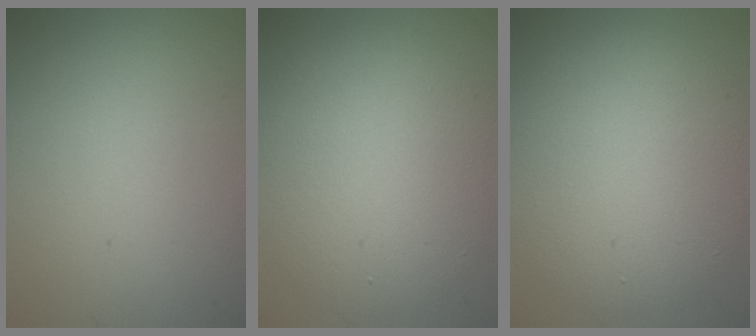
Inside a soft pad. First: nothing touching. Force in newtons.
{"total": 7.8, "press": 7.7, "slide": 0.5}
{"total": 9.4, "press": 9.4, "slide": 0.8}